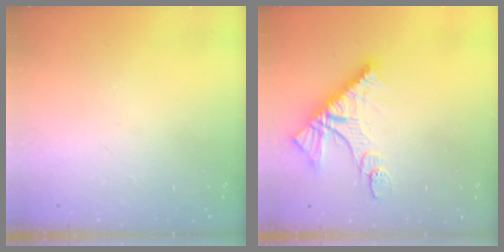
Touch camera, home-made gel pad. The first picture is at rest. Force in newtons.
{"total": 13.5, "press": 13.5, "slide": 1.1}